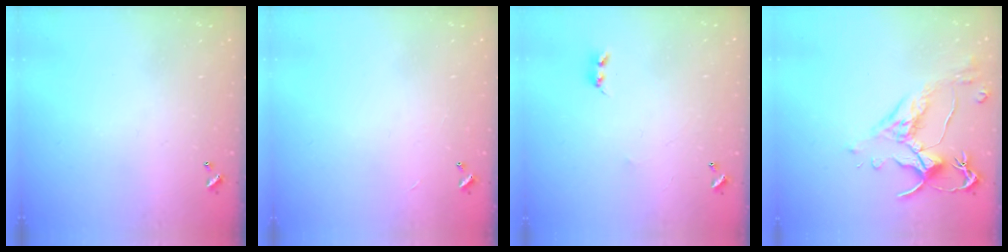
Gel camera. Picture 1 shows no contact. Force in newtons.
{"total": 0.0}
{"total": 2.0, "press": 2.0, "slide": 0.3}
{"total": 2.6, "press": 2.2, "slide": 1.3}